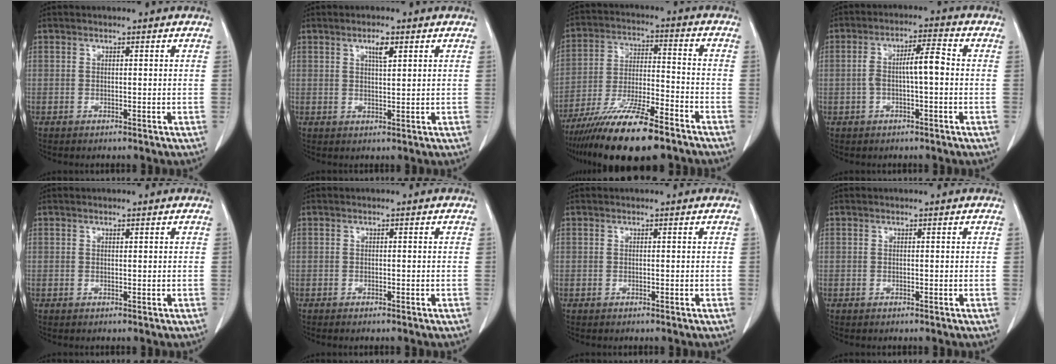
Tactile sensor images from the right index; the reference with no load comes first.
{"total": 2.7, "force": [1.4, 0.5, 2.2], "torque": [-0.039, -0.001, 0.024]}
{"total": 16.3, "force": [-11.9, 2.3, 10.9], "torque": [-0.205, -0.032, -0.210]}
{"total": 5.8, "force": [-0.3, 1.2, 5.7], "torque": [-0.108, 0.023, -0.007]}
{"total": 0.0}
{"total": 0.6, "force": [-0.5, 0.0, 0.4], "torque": [-0.011, -0.001, -0.008]}
{"total": 0.0}
{"total": 0.0}